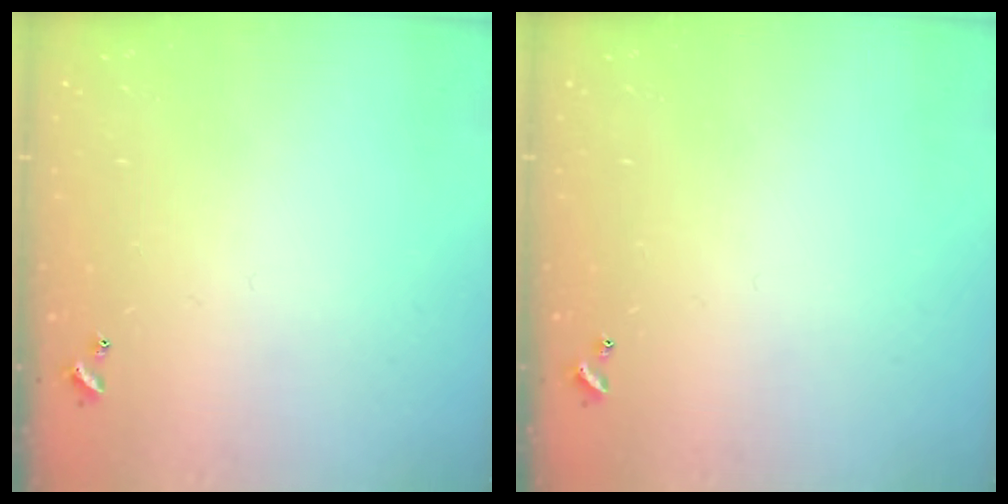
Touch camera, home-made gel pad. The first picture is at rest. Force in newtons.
{"total": 0.0}